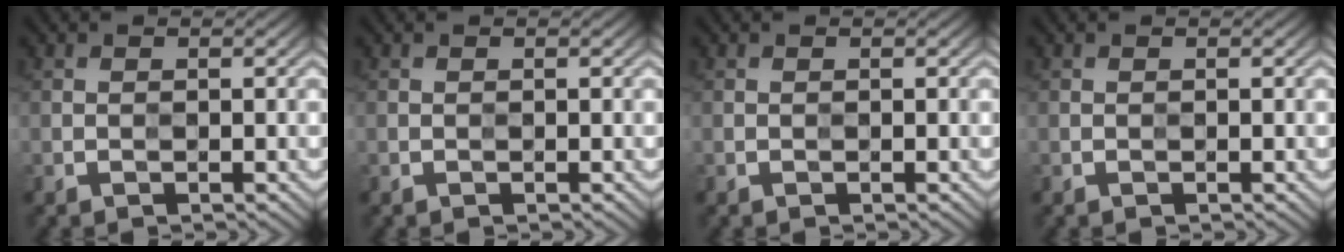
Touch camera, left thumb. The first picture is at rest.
{"total": 0.0}
{"total": 0.0}
{"total": 0.0}